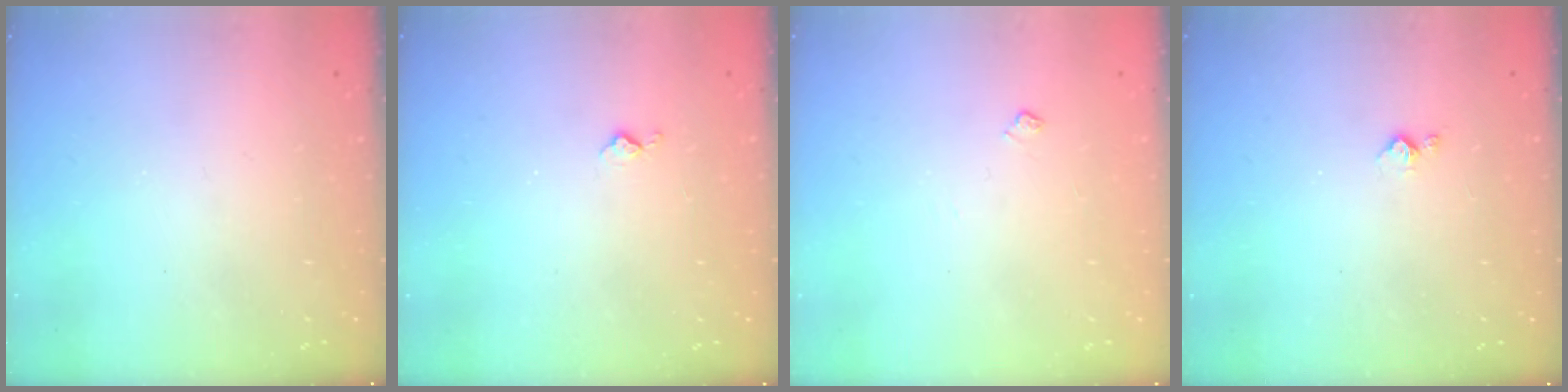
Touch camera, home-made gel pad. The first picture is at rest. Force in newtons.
{"total": 4.2, "press": 4.2, "slide": 0.4}
{"total": 3.9, "press": 3.8, "slide": 0.6}
{"total": 2.9, "press": 2.9, "slide": 0.5}